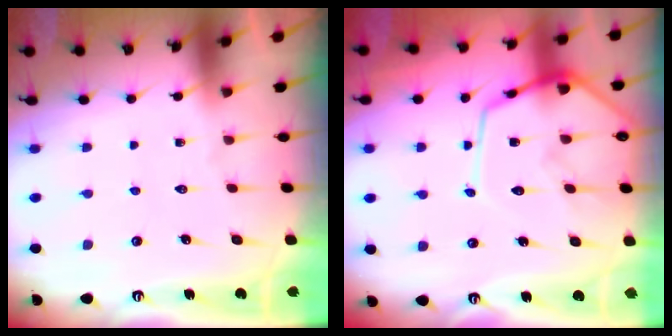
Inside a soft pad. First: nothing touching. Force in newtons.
{"total": 13.7, "press": 13.7, "slide": 1.1}